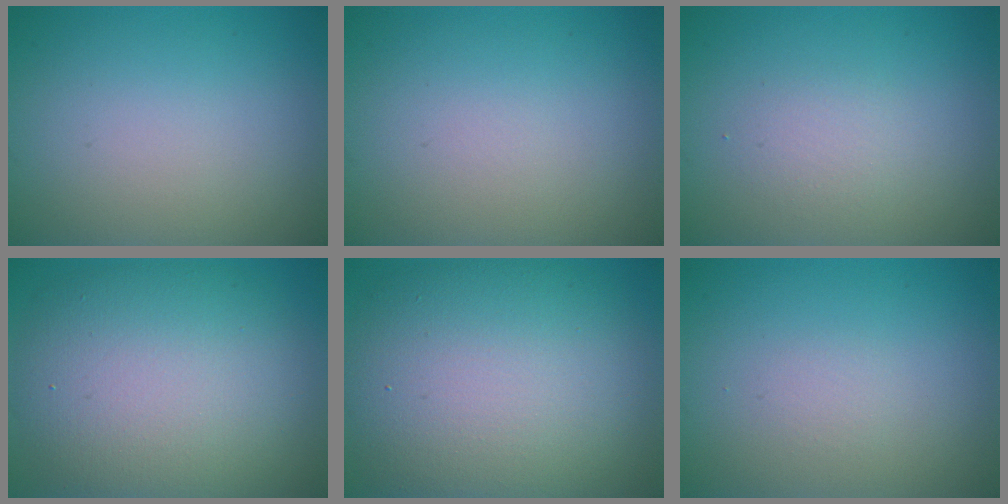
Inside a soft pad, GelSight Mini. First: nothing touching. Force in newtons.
{"total": 0.0}
{"total": 1.4, "press": 1.4, "slide": 0.1}
{"total": 10.7, "press": 10.7, "slide": 1.1}
{"total": 12.8, "press": 12.7, "slide": 0.8}
{"total": 0.0}